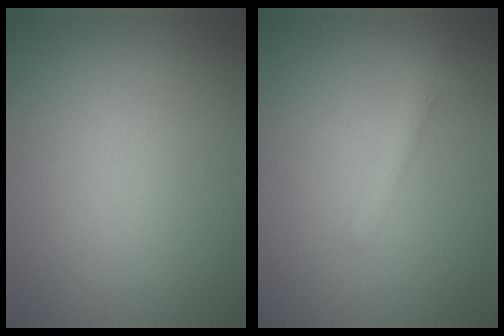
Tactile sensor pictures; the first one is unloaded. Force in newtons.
{"total": 2.1, "press": 2.1, "slide": 0.0}